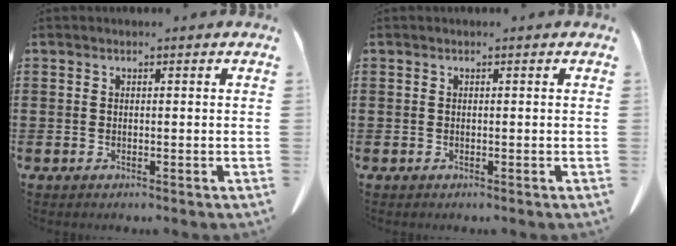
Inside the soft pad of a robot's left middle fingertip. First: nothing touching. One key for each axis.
{"total": 0.0}